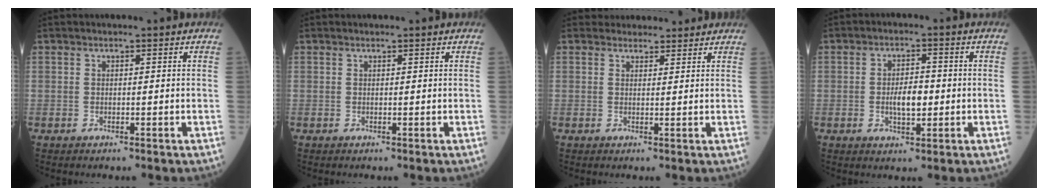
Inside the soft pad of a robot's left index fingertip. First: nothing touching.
{"total": 0.6, "force": [0.6, 0.0, 0.1], "torque": [-0.005, 0.007, 0.011]}
{"total": 4.7, "force": [4.4, 1.6, 0.2], "torque": [0.006, 0.014, 0.051]}
{"total": 4.2, "force": [-0.8, 1.7, 3.8], "torque": [-0.067, -0.003, -0.015]}